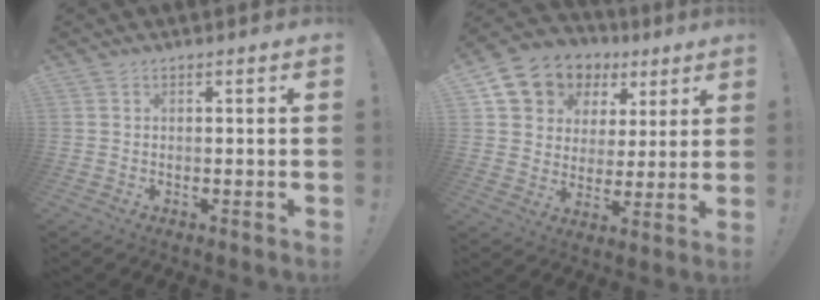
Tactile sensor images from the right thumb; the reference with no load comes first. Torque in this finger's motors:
{"motor_torque": [0.77, 1.36, 0.15, 0.11, 0.09]}